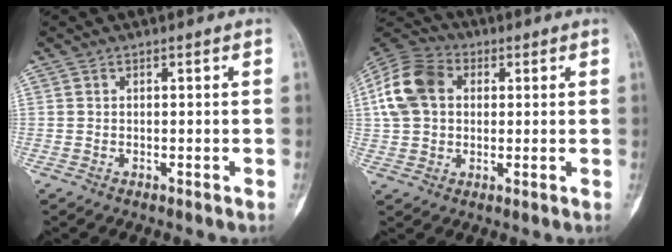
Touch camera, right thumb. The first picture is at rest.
{"total": 12.5, "force": [2.5, 9.3, 8.0], "torque": [-0.147, 0.024, 0.036]}